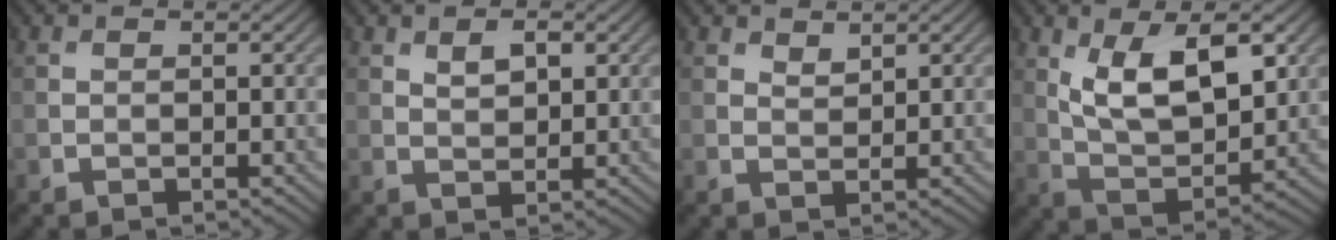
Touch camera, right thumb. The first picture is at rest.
{"total": 3.1, "force": [1.5, 1.5, 2.2], "torque": [-0.041, -0.003, 0.030]}
{"total": 1.6, "force": [1.3, 0.6, 0.6], "torque": [-0.015, -0.005, 0.028]}
{"total": 10.7, "force": [3.8, 4.9, 8.7], "torque": [-0.168, -0.009, 0.071]}